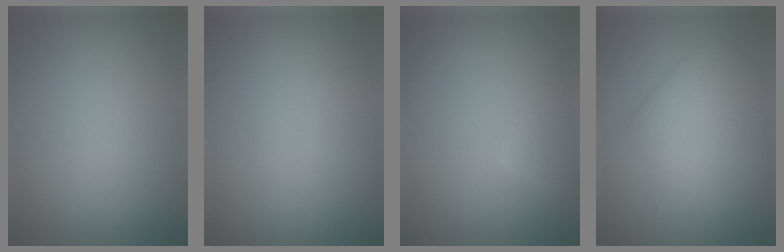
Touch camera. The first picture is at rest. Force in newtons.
{"total": 0.0}
{"total": 2.3, "press": 2.3, "slide": 0.1}
{"total": 4.3, "press": 4.3, "slide": 0.2}